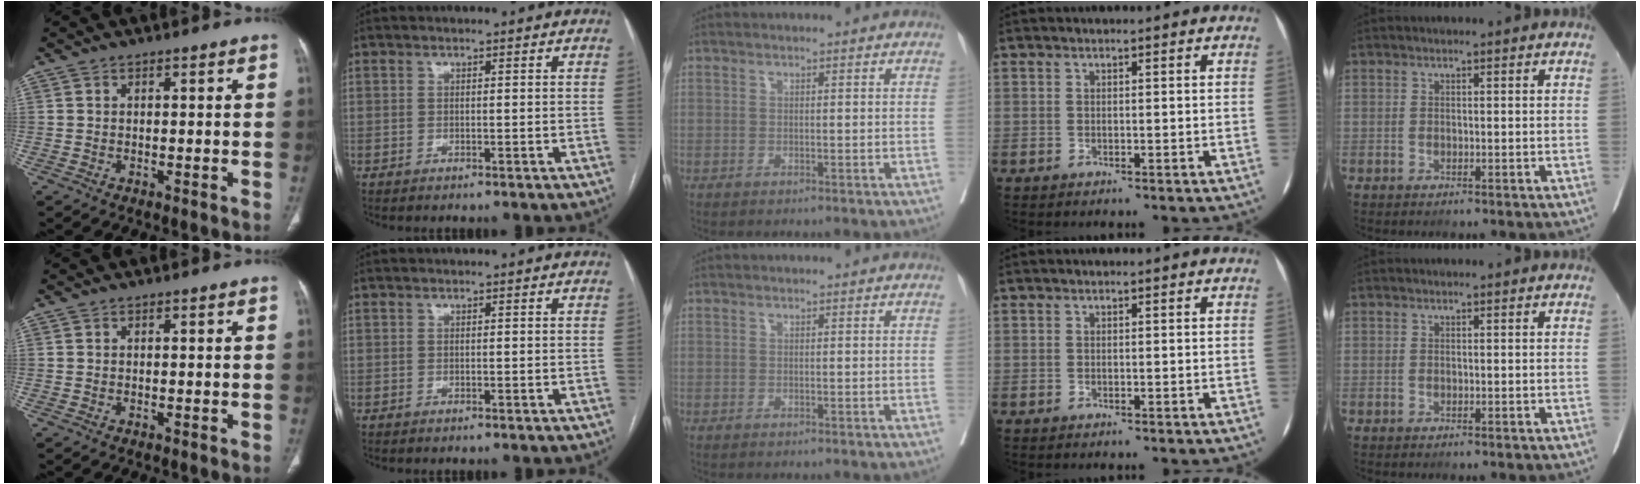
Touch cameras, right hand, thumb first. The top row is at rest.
{}